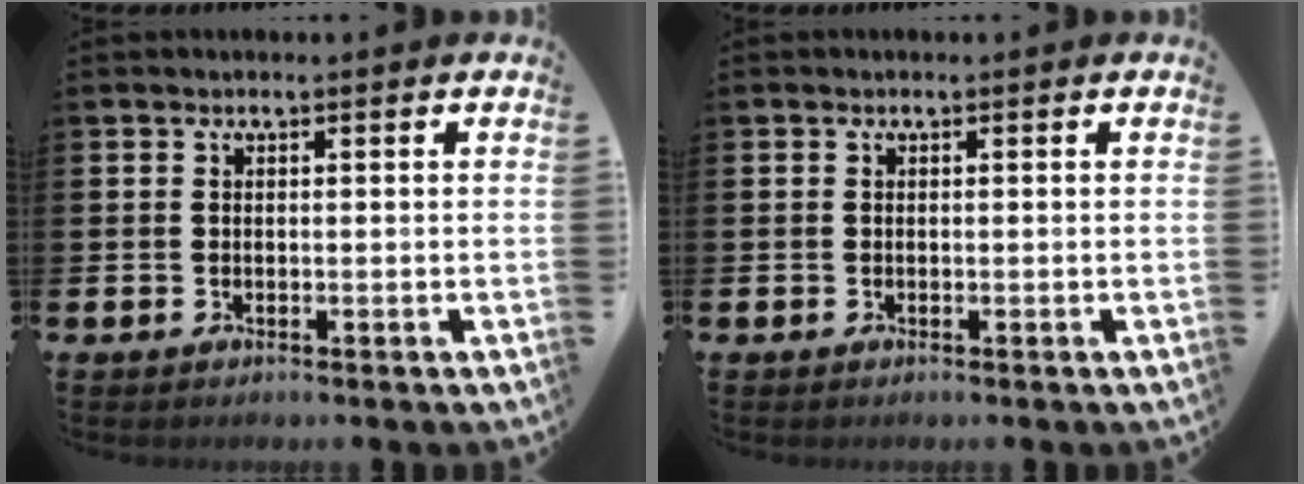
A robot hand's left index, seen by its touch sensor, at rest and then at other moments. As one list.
[{"total": 0.0}]